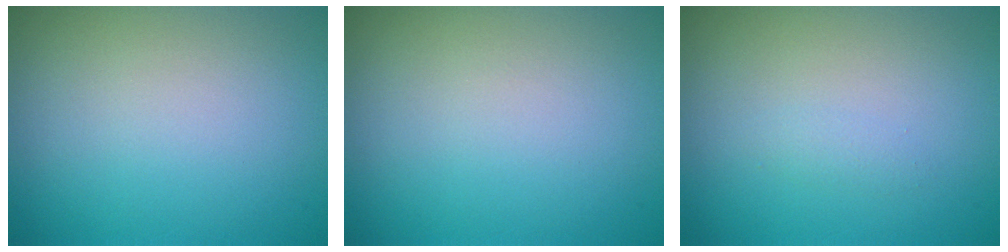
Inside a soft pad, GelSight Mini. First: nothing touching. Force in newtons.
{"total": 0.0}
{"total": 0.6, "press": 0.6, "slide": 0.0}